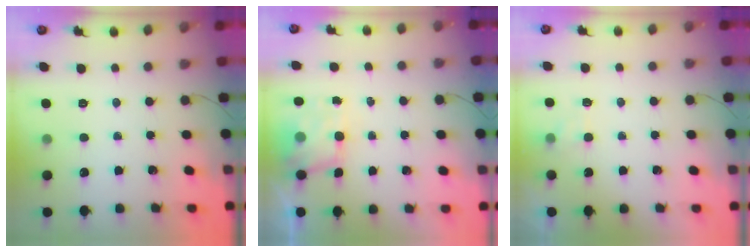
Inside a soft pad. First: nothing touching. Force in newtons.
{"total": 5.6, "press": 5.4, "slide": 1.1}
{"total": 1.9, "press": 1.4, "slide": 1.2}